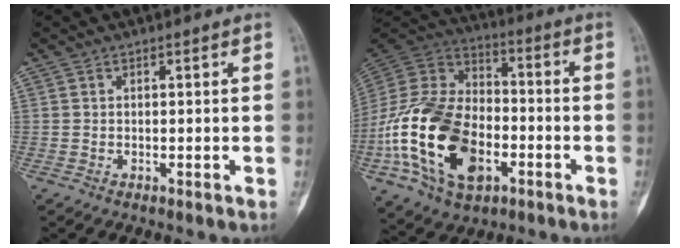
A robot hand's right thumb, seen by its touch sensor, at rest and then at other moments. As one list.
[{"total": 25.1, "force": [-7.6, 15.5, 18.2], "torque": [-0.350, 0.033, -0.129]}]